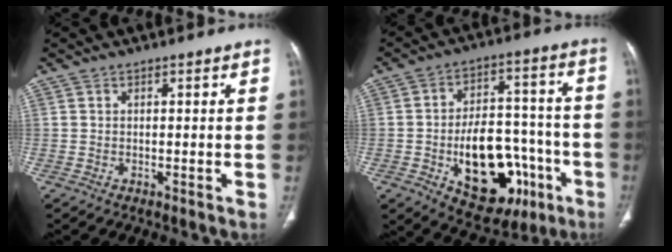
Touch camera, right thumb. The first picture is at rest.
{"total": 21.5, "force": [-7.3, 12.7, 15.8], "torque": [-0.200, 0.044, -0.087]}